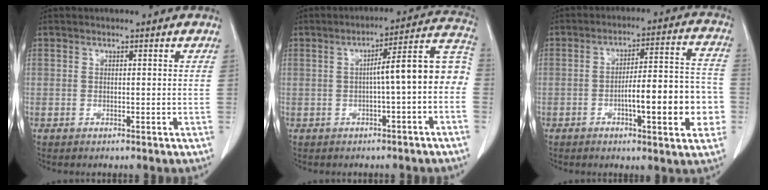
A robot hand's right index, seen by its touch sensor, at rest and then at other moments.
{"total": 9.8, "force": [-1.1, 0.9, 9.7], "torque": [-0.125, 0.042, -0.018]}
{"total": 13.0, "force": [-3.5, 2.7, 12.3], "torque": [-0.172, 0.025, -0.046]}